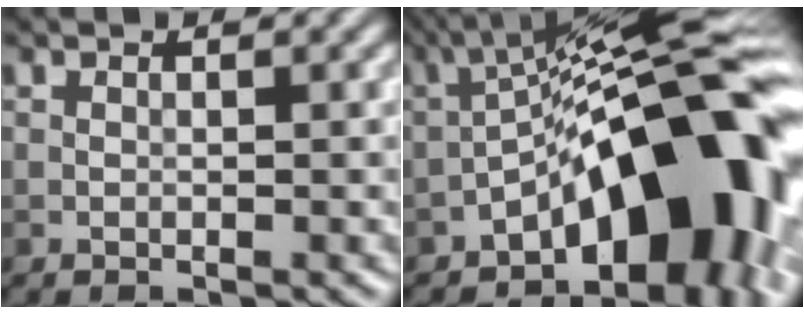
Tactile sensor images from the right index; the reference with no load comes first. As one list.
[{"total": 14.4, "force": [-5.4, 5.8, 12.1], "torque": [-0.127, 0.038, -0.094]}]